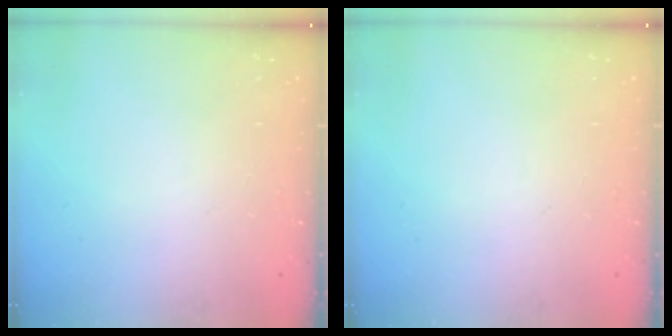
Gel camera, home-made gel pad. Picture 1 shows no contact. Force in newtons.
{"total": 0.0}